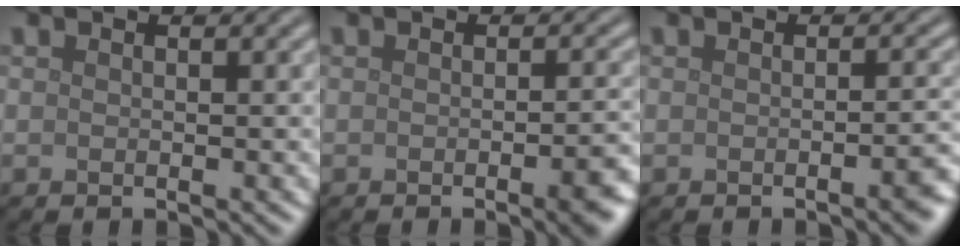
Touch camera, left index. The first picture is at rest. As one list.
[{"total": 4.1, "force": [-1.5, 1.1, 3.6], "torque": [-0.039, -0.005, -0.018]}, {"total": 2.5, "force": [-1.0, 0.6, 2.2], "torque": [-0.021, 0.001, -0.016]}]